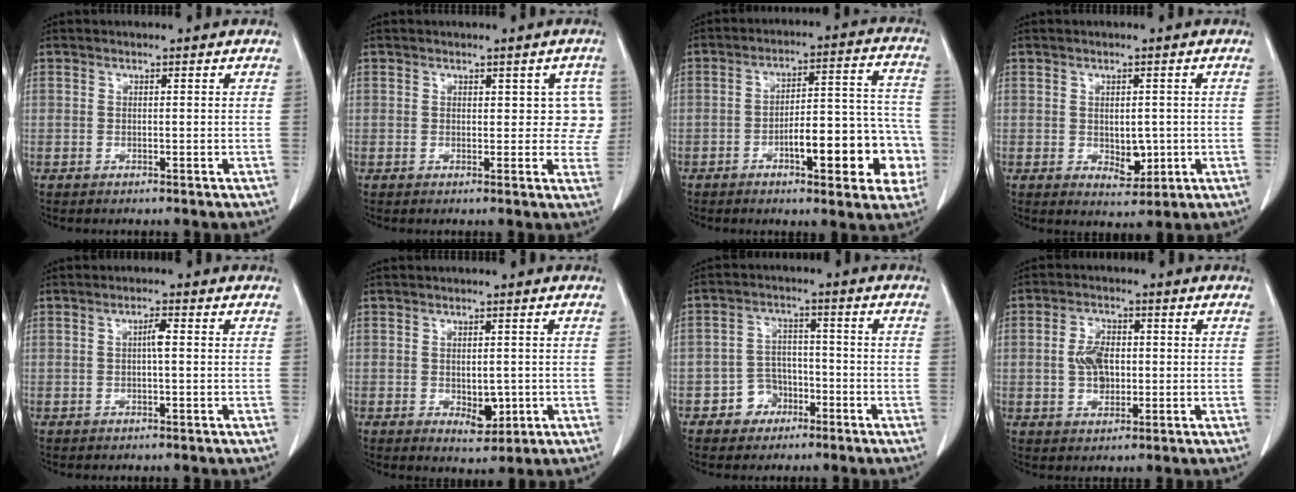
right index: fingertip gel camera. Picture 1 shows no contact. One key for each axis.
{"total": 4.4, "fx": 1.2, "fy": 2.6, "fz": 3.3, "tx": -0.012, "ty": 0.011, "tz": 0.010}
{"total": 14.6, "fx": -5.0, "fy": 4.5, "fz": 13.0, "tx": -0.157, "ty": 0.040, "tz": -0.062}
{"total": 3.9, "fx": -0.4, "fy": 2.4, "fz": 3.0, "tx": -0.034, "ty": -0.004, "tz": 0.009}
{"total": 1.9, "fx": 0.1, "fy": 0.2, "fz": 1.9, "tx": -0.034, "ty": 0.003, "tz": 0.002}
{"total": 3.8, "fx": -0.6, "fy": 2.2, "fz": 3.1, "tx": -0.037, "ty": -0.005, "tz": 0.005}
{"total": 4.9, "fx": -2.6, "fy": 4.1, "fz": 0.9, "tx": -0.010, "ty": 0.018, "tz": -0.041}
{"total": 5.2, "fx": 0.1, "fy": 3.3, "fz": 4.0, "tx": -0.077, "ty": 0.010, "tz": 0.005}